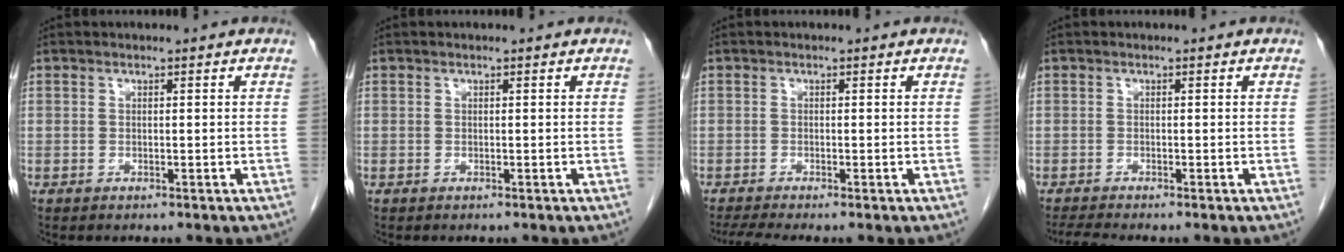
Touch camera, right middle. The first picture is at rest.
{"total": 0.0}
{"total": 3.0, "force": [-2.3, -0.2, 1.9], "torque": [-0.037, -0.010, -0.046]}
{"total": 2.1, "force": [-1.8, -0.6, 0.8], "torque": [-0.023, -0.010, -0.039]}